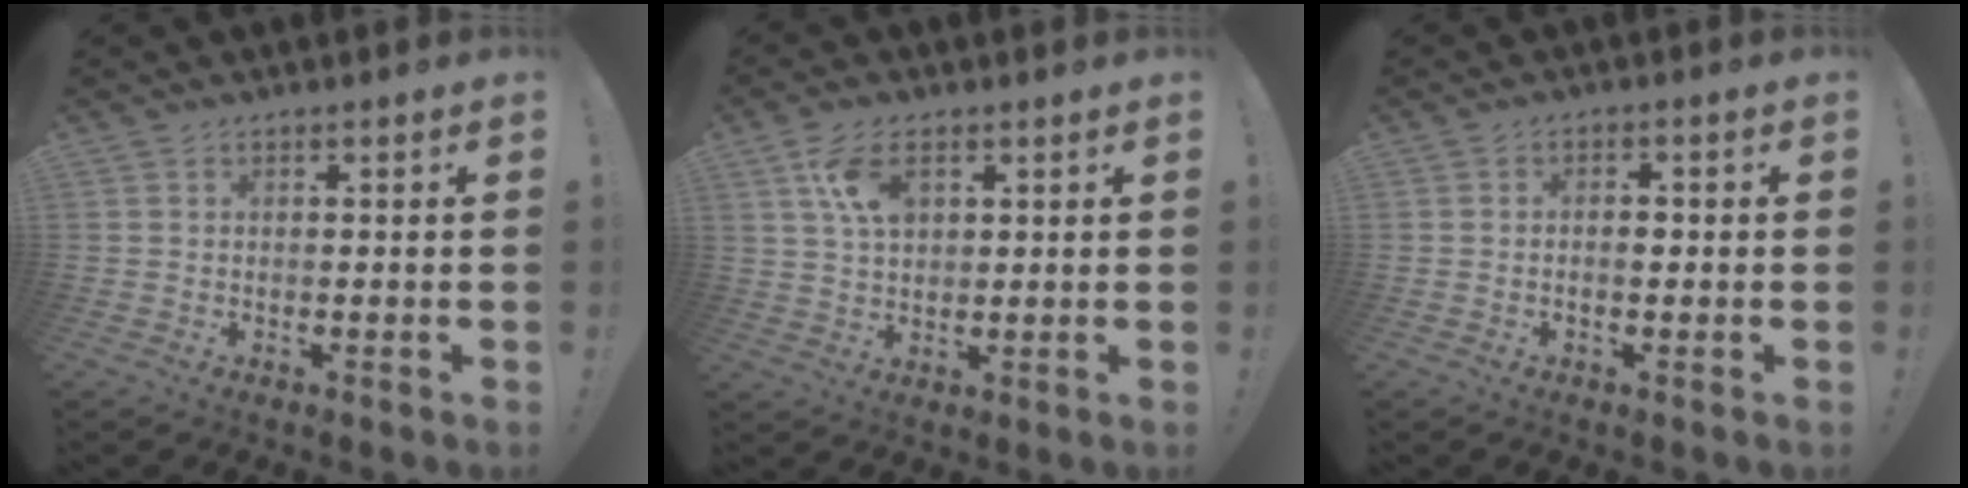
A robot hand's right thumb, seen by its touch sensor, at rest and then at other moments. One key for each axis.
{"total": 8.5, "fx": 3.5, "fy": 5.0, "fz": 5.9, "tx": -0.111, "ty": -0.006, "tz": 0.067}
{"total": 2.2, "fx": -0.5, "fy": 1.3, "fz": 1.7, "tx": -0.016, "ty": 0.004, "tz": -0.013}